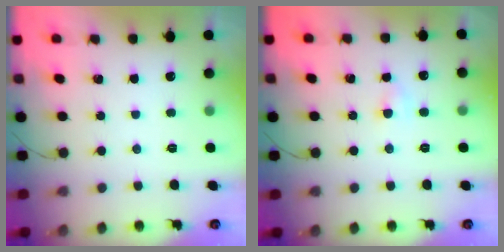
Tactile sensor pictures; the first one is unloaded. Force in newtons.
{"total": 2.8, "press": 2.6, "slide": 1.0}